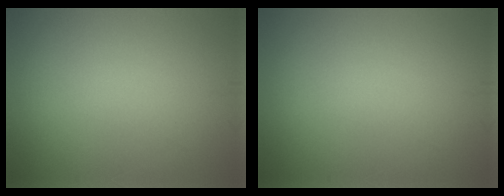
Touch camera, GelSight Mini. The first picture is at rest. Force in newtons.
{"total": 0.0}